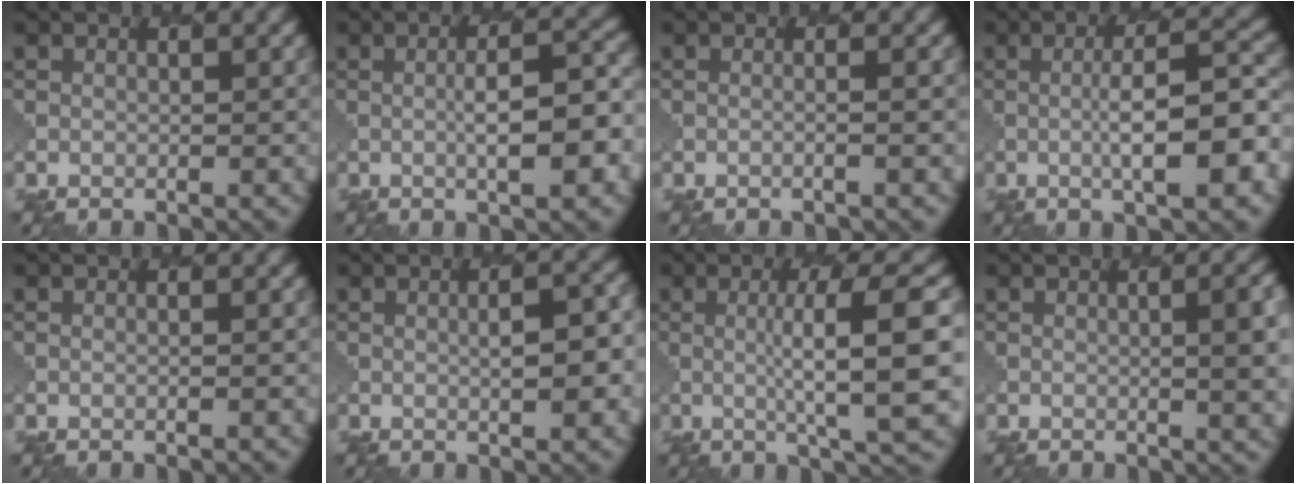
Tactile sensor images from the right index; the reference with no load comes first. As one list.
[{"total": 5.8, "force": [-0.4, 1.3, 5.6], "torque": [-0.087, 0.008, -0.010]}, {"total": 1.0, "force": [0.1, 0.2, 1.0], "torque": [-0.012, -0.001, -0.023]}, {"total": 7.3, "force": [-0.7, 1.5, 7.1], "torque": [-0.109, 0.009, -0.019]}, {"total": 0.5, "force": [0.3, 0.1, 0.4], "torque": [-0.004, 0.001, -0.010]}, {"total": 4.3, "force": [0.5, 1.0, 4.1], "torque": [-0.056, 0.007, 0.008]}, {"total": 9.6, "force": [0.8, 1.8, 9.4], "torque": [-0.126, 0.000, 0.009]}, {"total": 6.8, "force": [0.5, 2.7, 6.2], "torque": [-0.049, 0.006, 0.005]}]